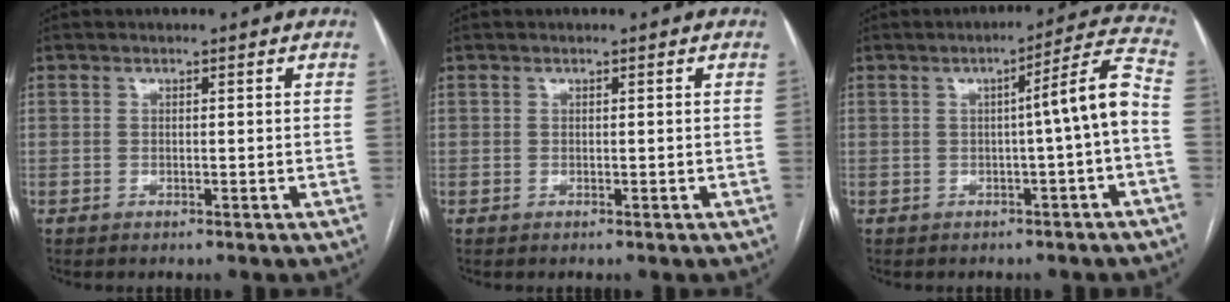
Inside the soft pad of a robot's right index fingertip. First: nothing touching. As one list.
[{"total": 0.0}, {"total": 7.3, "force": [-1.1, -0.8, 7.2], "torque": [-0.093, 0.018, -0.017]}]